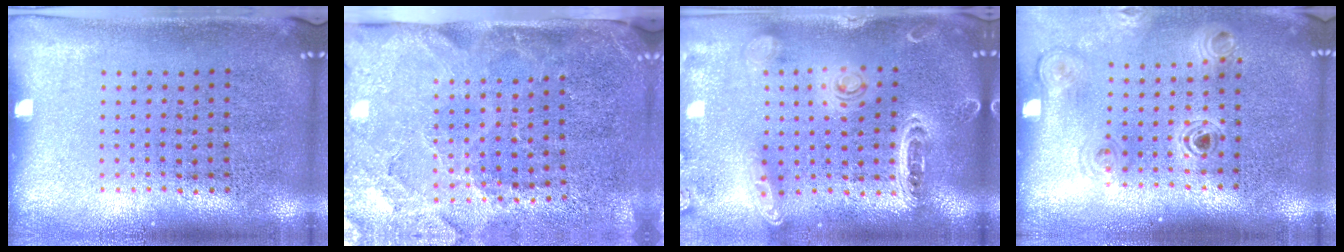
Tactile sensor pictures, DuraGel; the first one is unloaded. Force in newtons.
{"total": 3.7, "press": 3.1, "slide": 1.9}
{"total": 1.5, "press": 1.5, "slide": 0.1}
{"total": 1.1, "press": 1.1, "slide": 0.2}